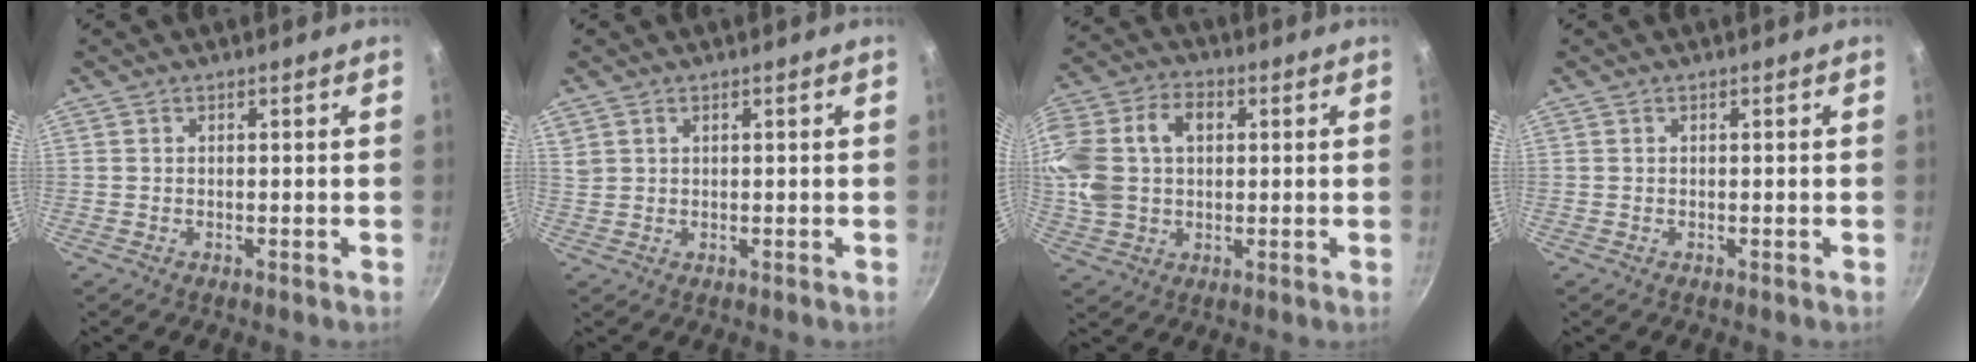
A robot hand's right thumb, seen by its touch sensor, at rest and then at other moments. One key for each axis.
{"total": 1.7, "fx": 1.1, "fy": 1.2, "fz": 0.6, "tx": -0.006, "ty": 0.003, "tz": 0.024}
{"total": 18.9, "fx": 3.3, "fy": 13.9, "fz": 12.3, "tx": -0.272, "ty": 0.036, "tz": 0.054}
{"total": 0.0}